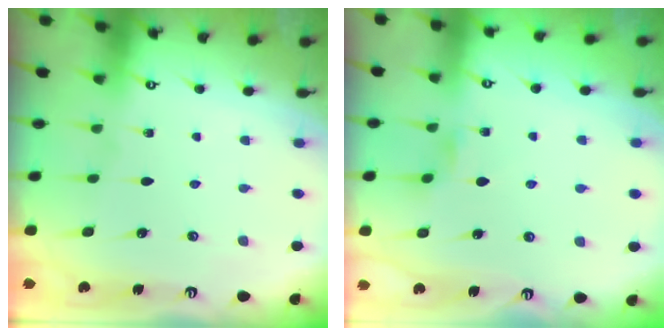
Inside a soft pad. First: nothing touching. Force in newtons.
{"total": 1.7, "press": 1.7, "slide": 0.4}